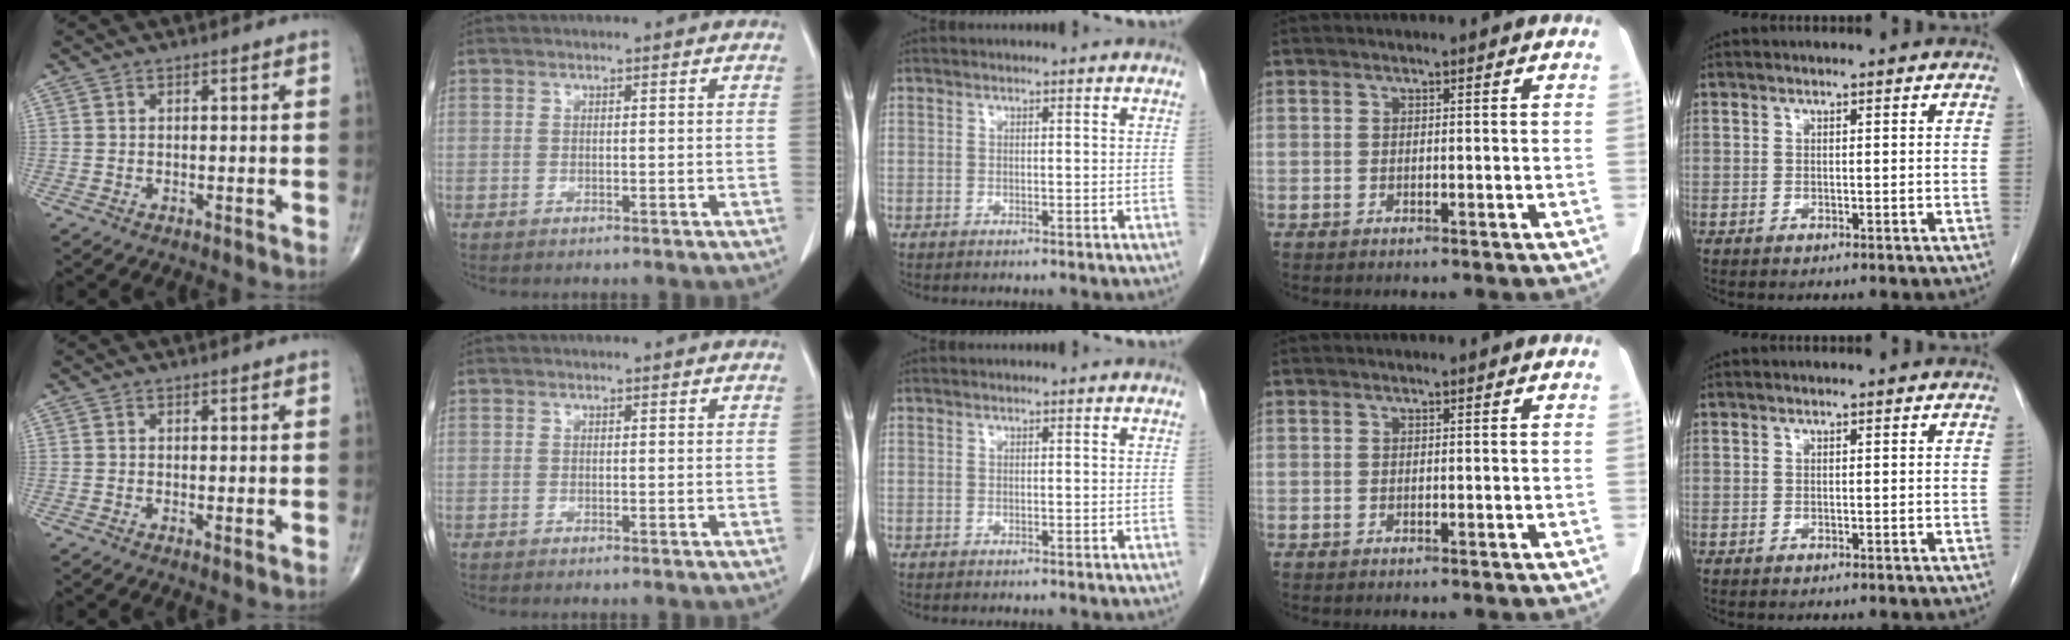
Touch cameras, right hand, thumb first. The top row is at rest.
{"thumb": {"total": 0.8, "force": [-0.1, 0.2, 0.8], "torque": [-0.016, -0.004, -0.004]}}